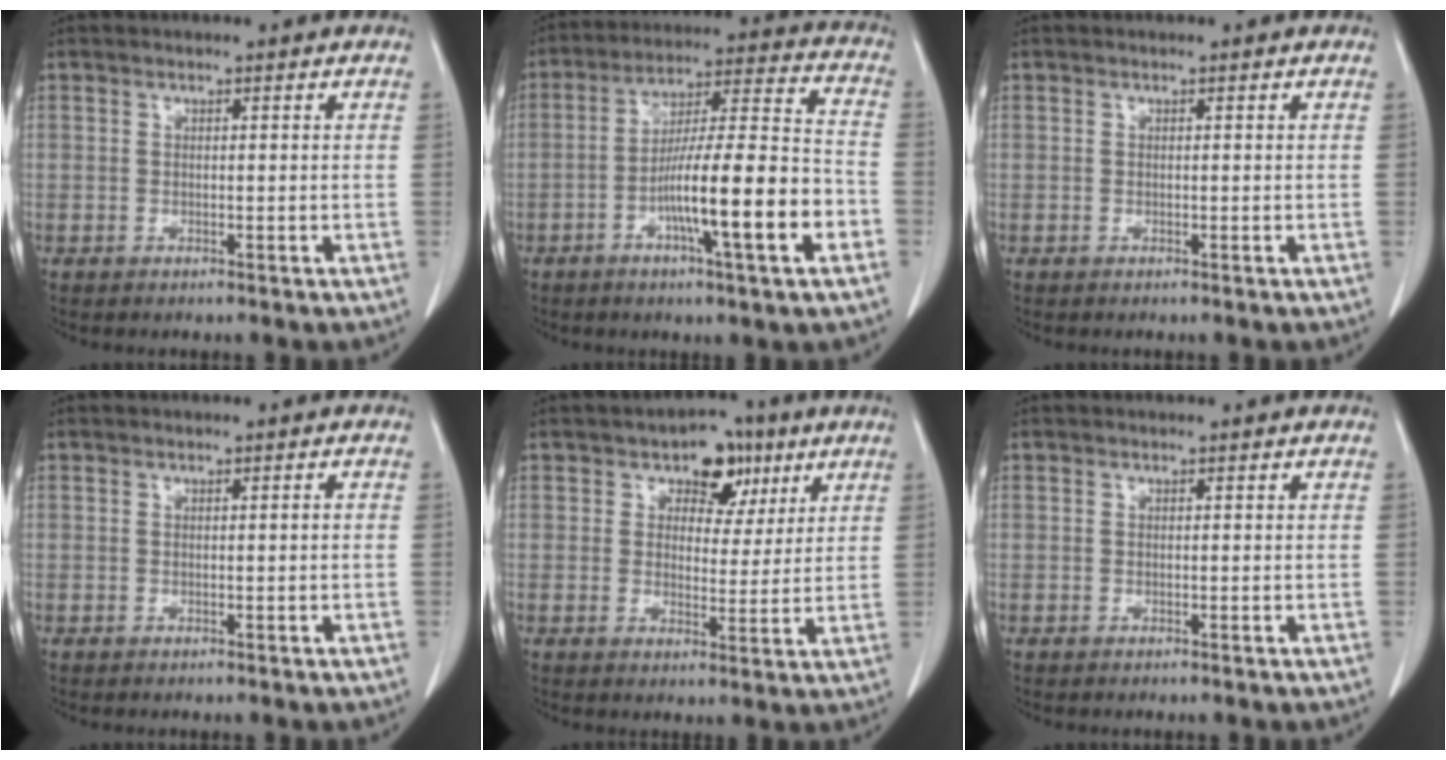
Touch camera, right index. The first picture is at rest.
{"total": 17.3, "force": [-5.9, 1.2, 16.2], "torque": [-0.269, 0.004, -0.094]}
{"total": 0.0}
{"total": 0.8, "force": [-0.1, 0.3, 0.7], "torque": [-0.019, 0.008, 0.004]}
{"total": 8.3, "force": [4.0, 5.3, 4.9], "torque": [-0.067, 0.022, 0.061]}
{"total": 0.0}